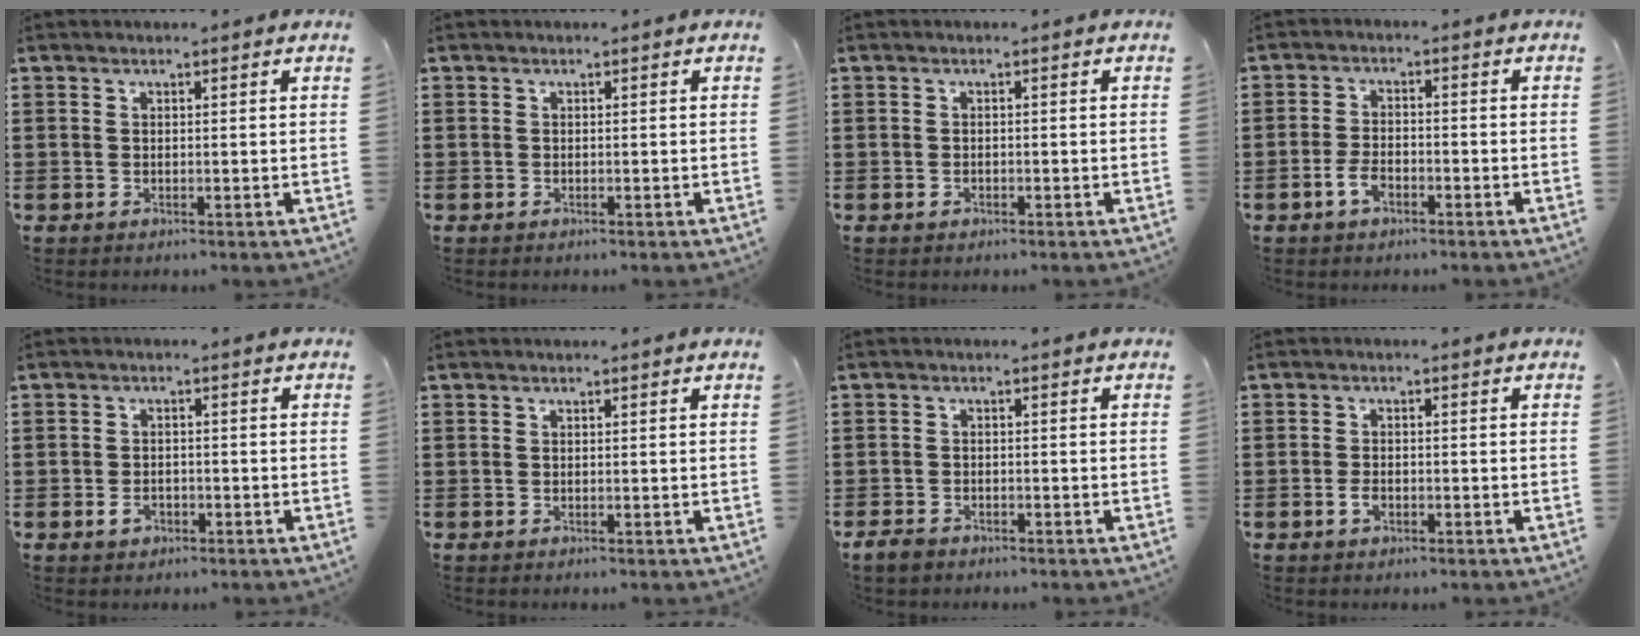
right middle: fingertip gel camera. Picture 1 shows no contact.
{"total": 0.6, "force": [-0.3, 0.5, 0.0], "torque": [0.001, 0.006, -0.009]}
{"total": 0.5, "force": [-0.3, 0.4, 0.2], "torque": [-0.006, -0.001, -0.006]}
{"total": 3.5, "force": [-1.9, 1.7, 2.4], "torque": [-0.056, -0.004, -0.038]}
{"total": 1.9, "force": [-0.9, 1.3, 1.0], "torque": [-0.022, -0.001, -0.018]}
{"total": 0.0}
{"total": 2.0, "force": [-1.6, 0.9, 0.7], "torque": [-0.025, -0.001, -0.034]}
{"total": 1.9, "force": [-0.9, 1.0, 1.3], "torque": [-0.035, -0.003, -0.018]}